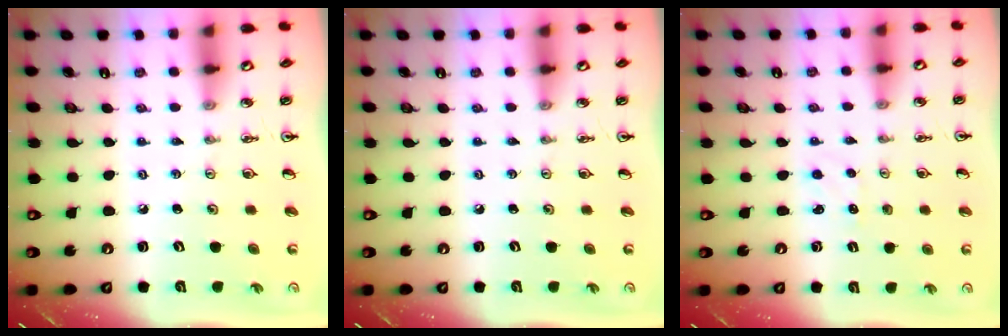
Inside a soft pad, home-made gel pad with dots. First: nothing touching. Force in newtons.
{"total": 0.0}
{"total": 2.2, "press": 2.2, "slide": 0.3}